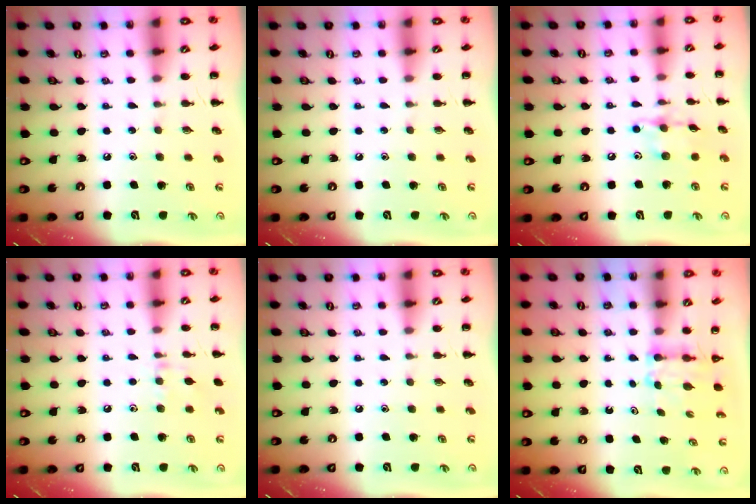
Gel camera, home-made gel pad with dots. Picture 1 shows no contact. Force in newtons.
{"total": 0.0}
{"total": 9.6, "press": 9.6, "slide": 0.4}
{"total": 6.5, "press": 6.3, "slide": 1.6}
{"total": 0.0}
{"total": 3.7, "press": 3.6, "slide": 0.6}